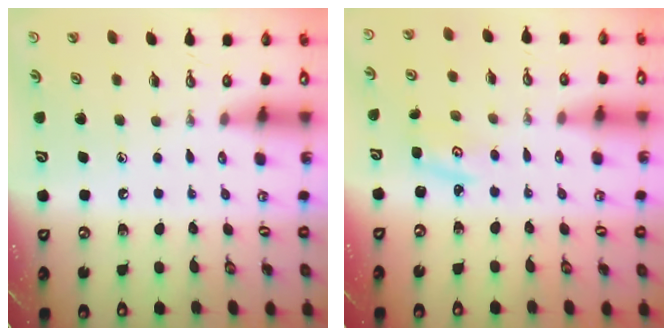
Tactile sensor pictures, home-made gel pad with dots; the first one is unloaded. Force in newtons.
{"total": 1.8, "press": 1.8, "slide": 0.0}